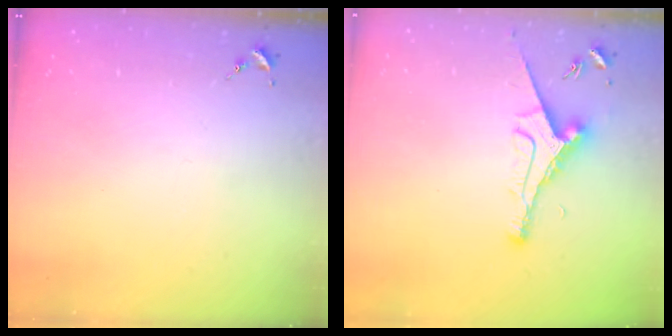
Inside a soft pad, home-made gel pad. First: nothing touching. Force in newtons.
{"total": 9.4, "press": 9.4, "slide": 0.9}